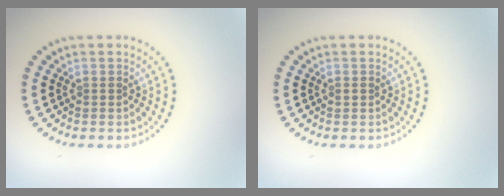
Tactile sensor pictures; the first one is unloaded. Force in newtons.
{"total": 0.6, "press": 0.6, "slide": 0.1}